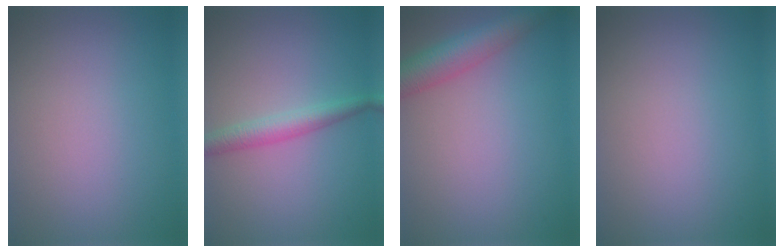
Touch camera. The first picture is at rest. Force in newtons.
{"total": 2.7, "press": 2.7, "slide": 0.0}
{"total": 5.0, "press": 5.0, "slide": 0.2}
{"total": 0.0}